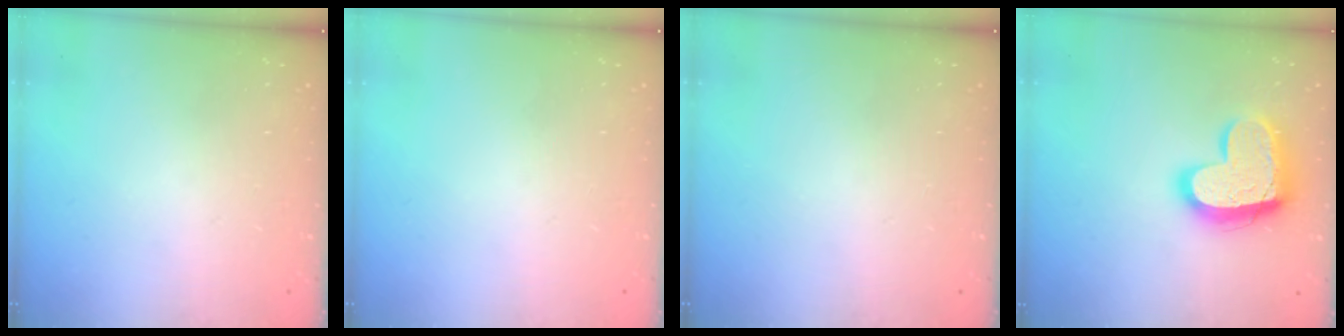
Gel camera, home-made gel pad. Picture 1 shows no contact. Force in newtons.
{"total": 0.0}
{"total": 0.0}
{"total": 17.5, "press": 17.4, "slide": 1.3}